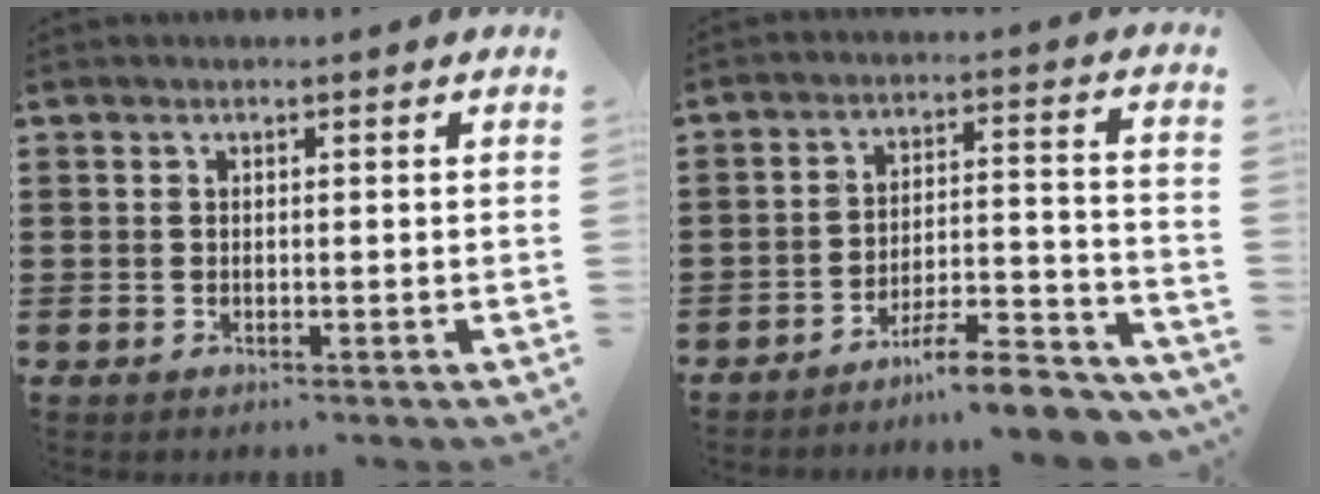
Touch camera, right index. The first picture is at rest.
{"total": 8.3, "force": [-7.5, 0.6, 3.6], "torque": [-0.047, 0.015, -0.138]}